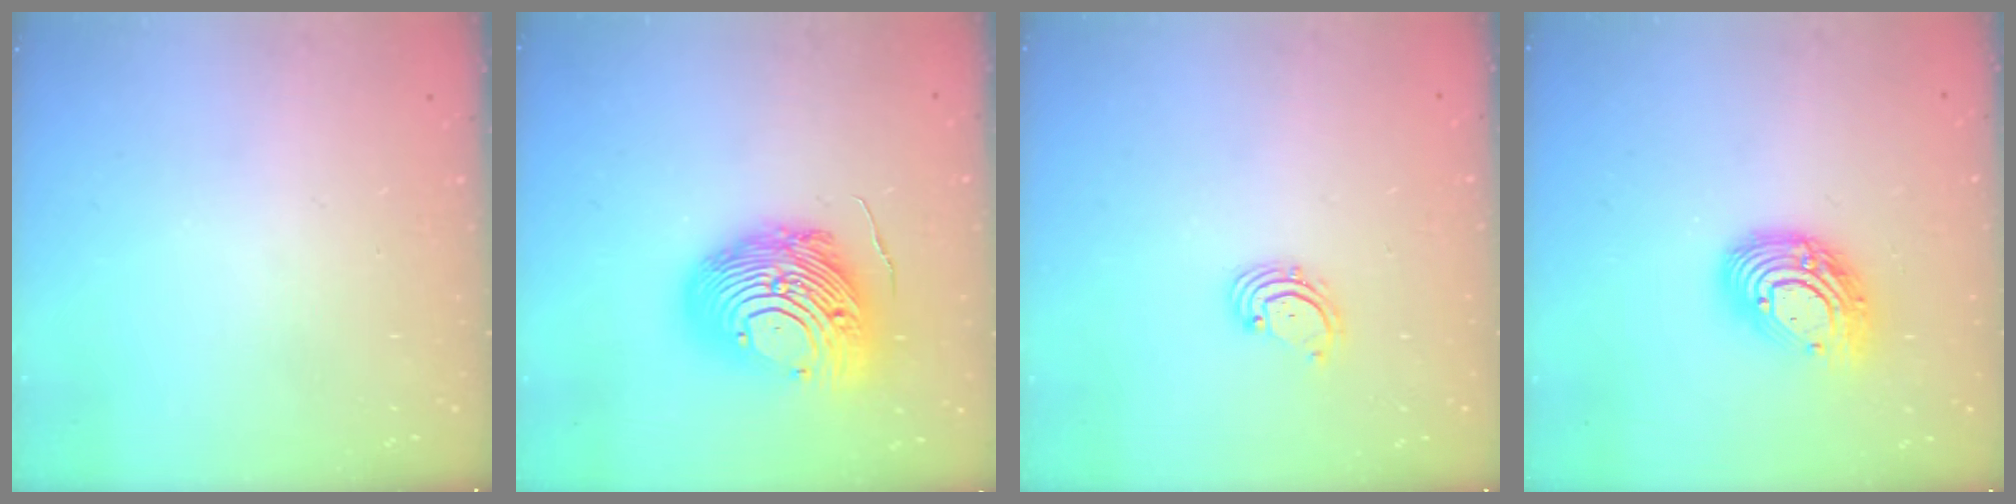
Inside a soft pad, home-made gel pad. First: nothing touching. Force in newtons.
{"total": 17.6, "press": 17.5, "slide": 2.2}
{"total": 2.2, "press": 2.1, "slide": 0.7}
{"total": 13.4, "press": 13.3, "slide": 1.4}